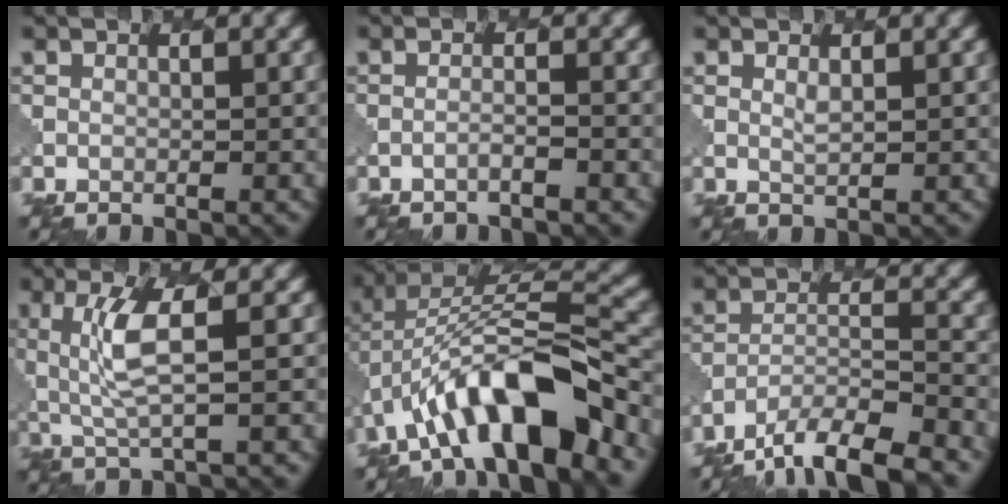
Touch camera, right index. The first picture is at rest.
{"total": 1.0, "force": [-0.6, 0.2, 0.7], "torque": [-0.003, 0.004, -0.018]}
{"total": 0.9, "force": [0.8, 0.0, 0.4], "torque": [-0.012, -0.001, 0.018]}
{"total": 3.9, "force": [0.9, 0.6, 3.7], "torque": [-0.090, -0.004, 0.026]}
{"total": 10.4, "force": [-4.9, 3.7, 8.4], "torque": [-0.134, 0.020, -0.081]}
{"total": 9.1, "force": [-7.4, 2.2, 4.7], "torque": [-0.078, -0.012, -0.126]}